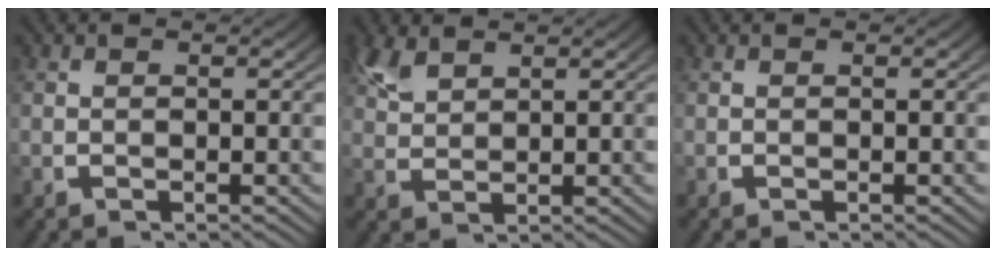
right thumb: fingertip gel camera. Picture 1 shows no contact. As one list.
[{"total": 2.5, "force": [2.1, 1.0, 0.9], "torque": [-0.023, 0.003, 0.047]}, {"total": 0.0}]